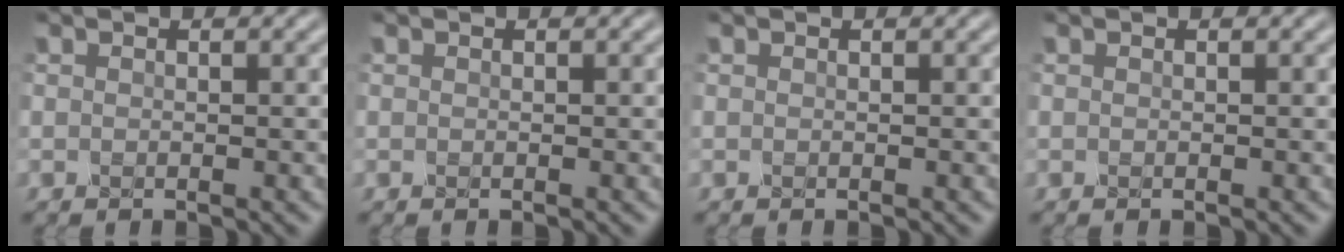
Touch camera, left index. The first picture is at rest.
{"total": 0.0}
{"total": 0.0}
{"total": 0.0}